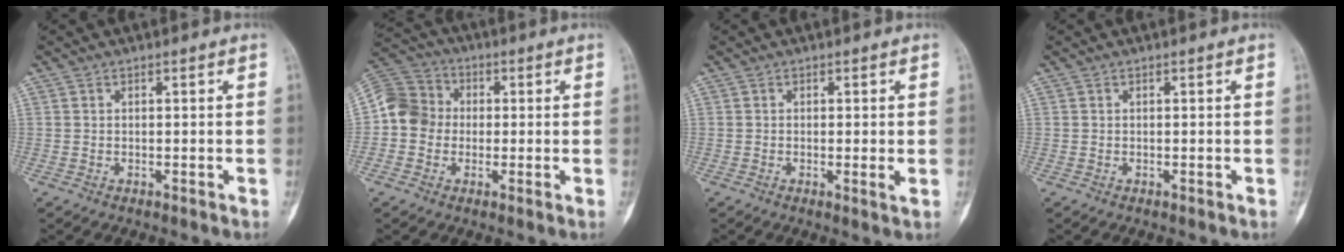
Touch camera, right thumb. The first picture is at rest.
{"total": 9.0, "force": [-0.5, 8.2, 3.8], "torque": [-0.054, 0.028, -0.024]}
{"total": 2.0, "force": [0.0, 0.2, 1.9], "torque": [-0.036, -0.007, -0.003]}
{"total": 0.0}